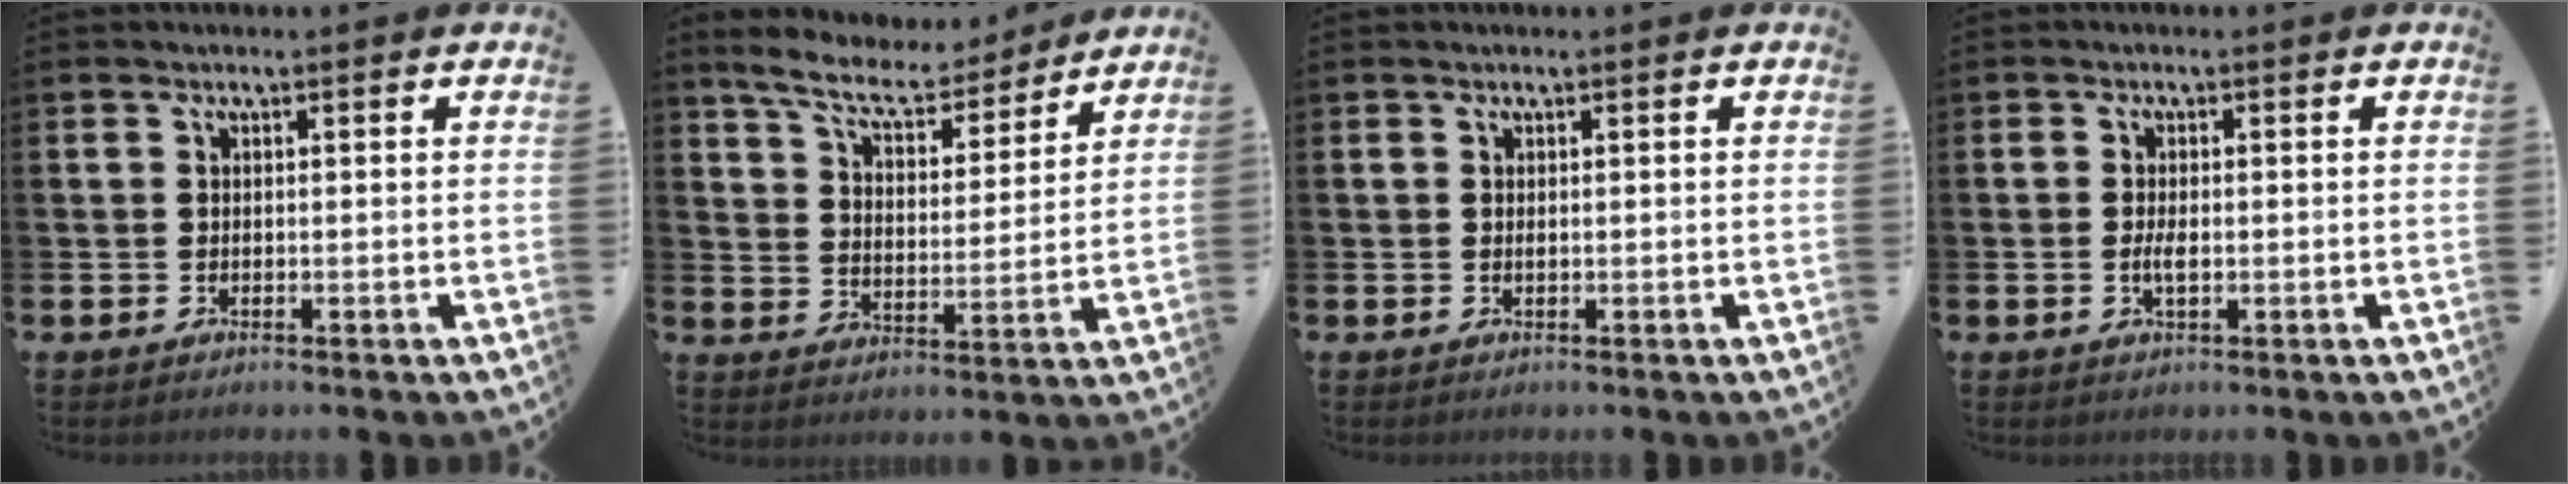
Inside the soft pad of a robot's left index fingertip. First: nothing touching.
{"total": 8.3, "force": [7.6, 2.0, 2.4], "torque": [-0.080, -0.049, 0.135]}
{"total": 0.0}
{"total": 1.9, "force": [-0.2, 0.7, 1.8], "torque": [-0.034, 0.001, -0.004]}